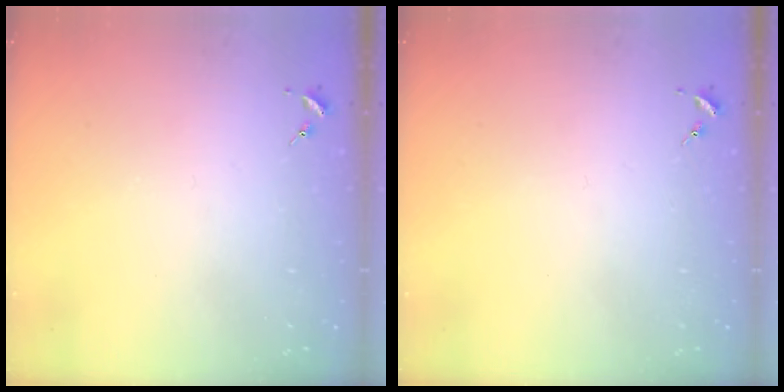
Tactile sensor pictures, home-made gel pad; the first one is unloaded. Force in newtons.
{"total": 0.0}